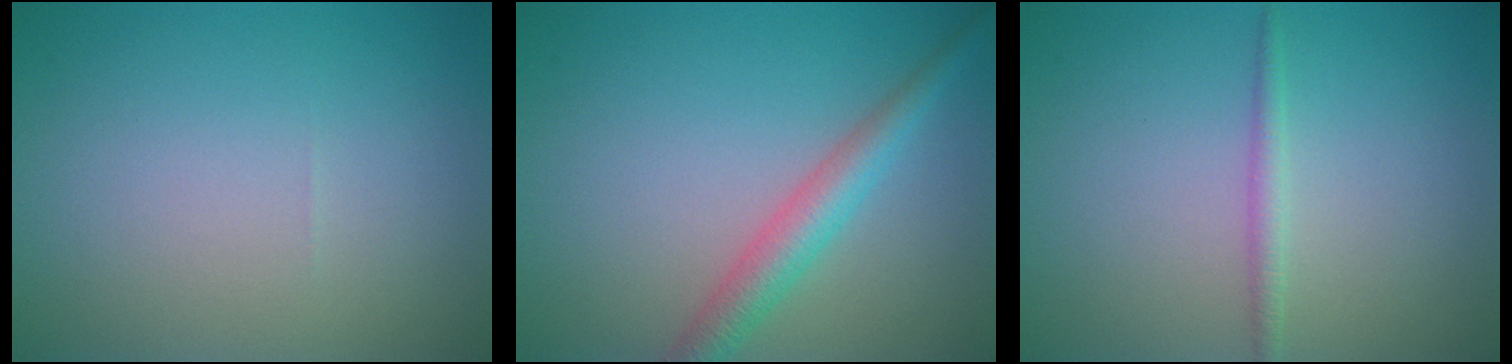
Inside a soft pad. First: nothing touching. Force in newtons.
{"total": 3.3, "press": 3.3, "slide": 0.1}
{"total": 1.3, "press": 1.3, "slide": 0.1}